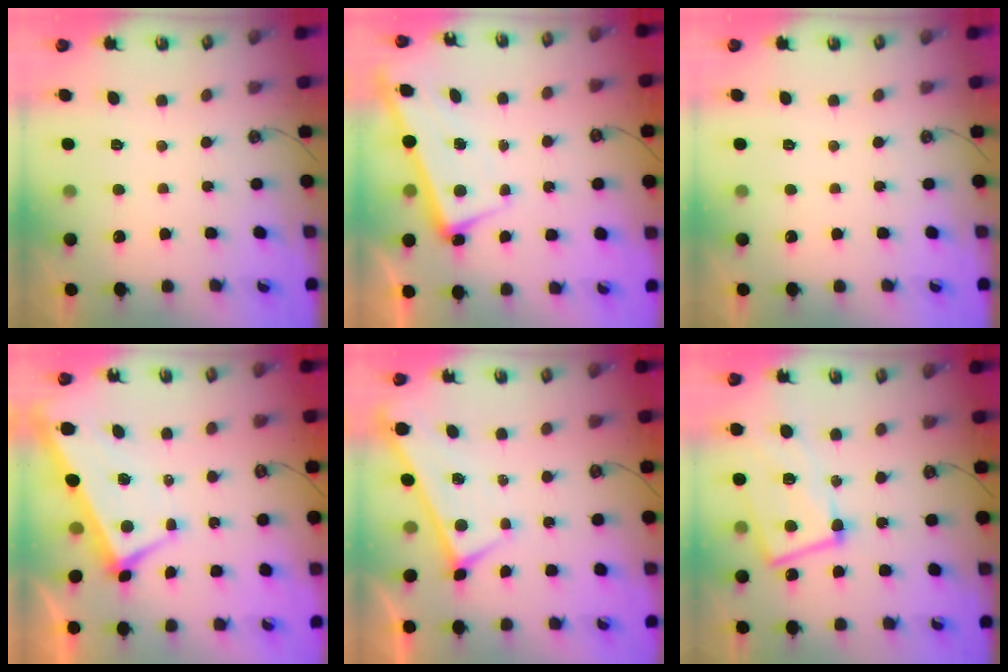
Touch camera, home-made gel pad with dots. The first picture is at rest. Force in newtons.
{"total": 2.4, "press": 2.2, "slide": 0.9}
{"total": 0.0}
{"total": 1.4, "press": 0.9, "slide": 1.0}
{"total": 0.0}
{"total": 11.0, "press": 10.8, "slide": 1.9}